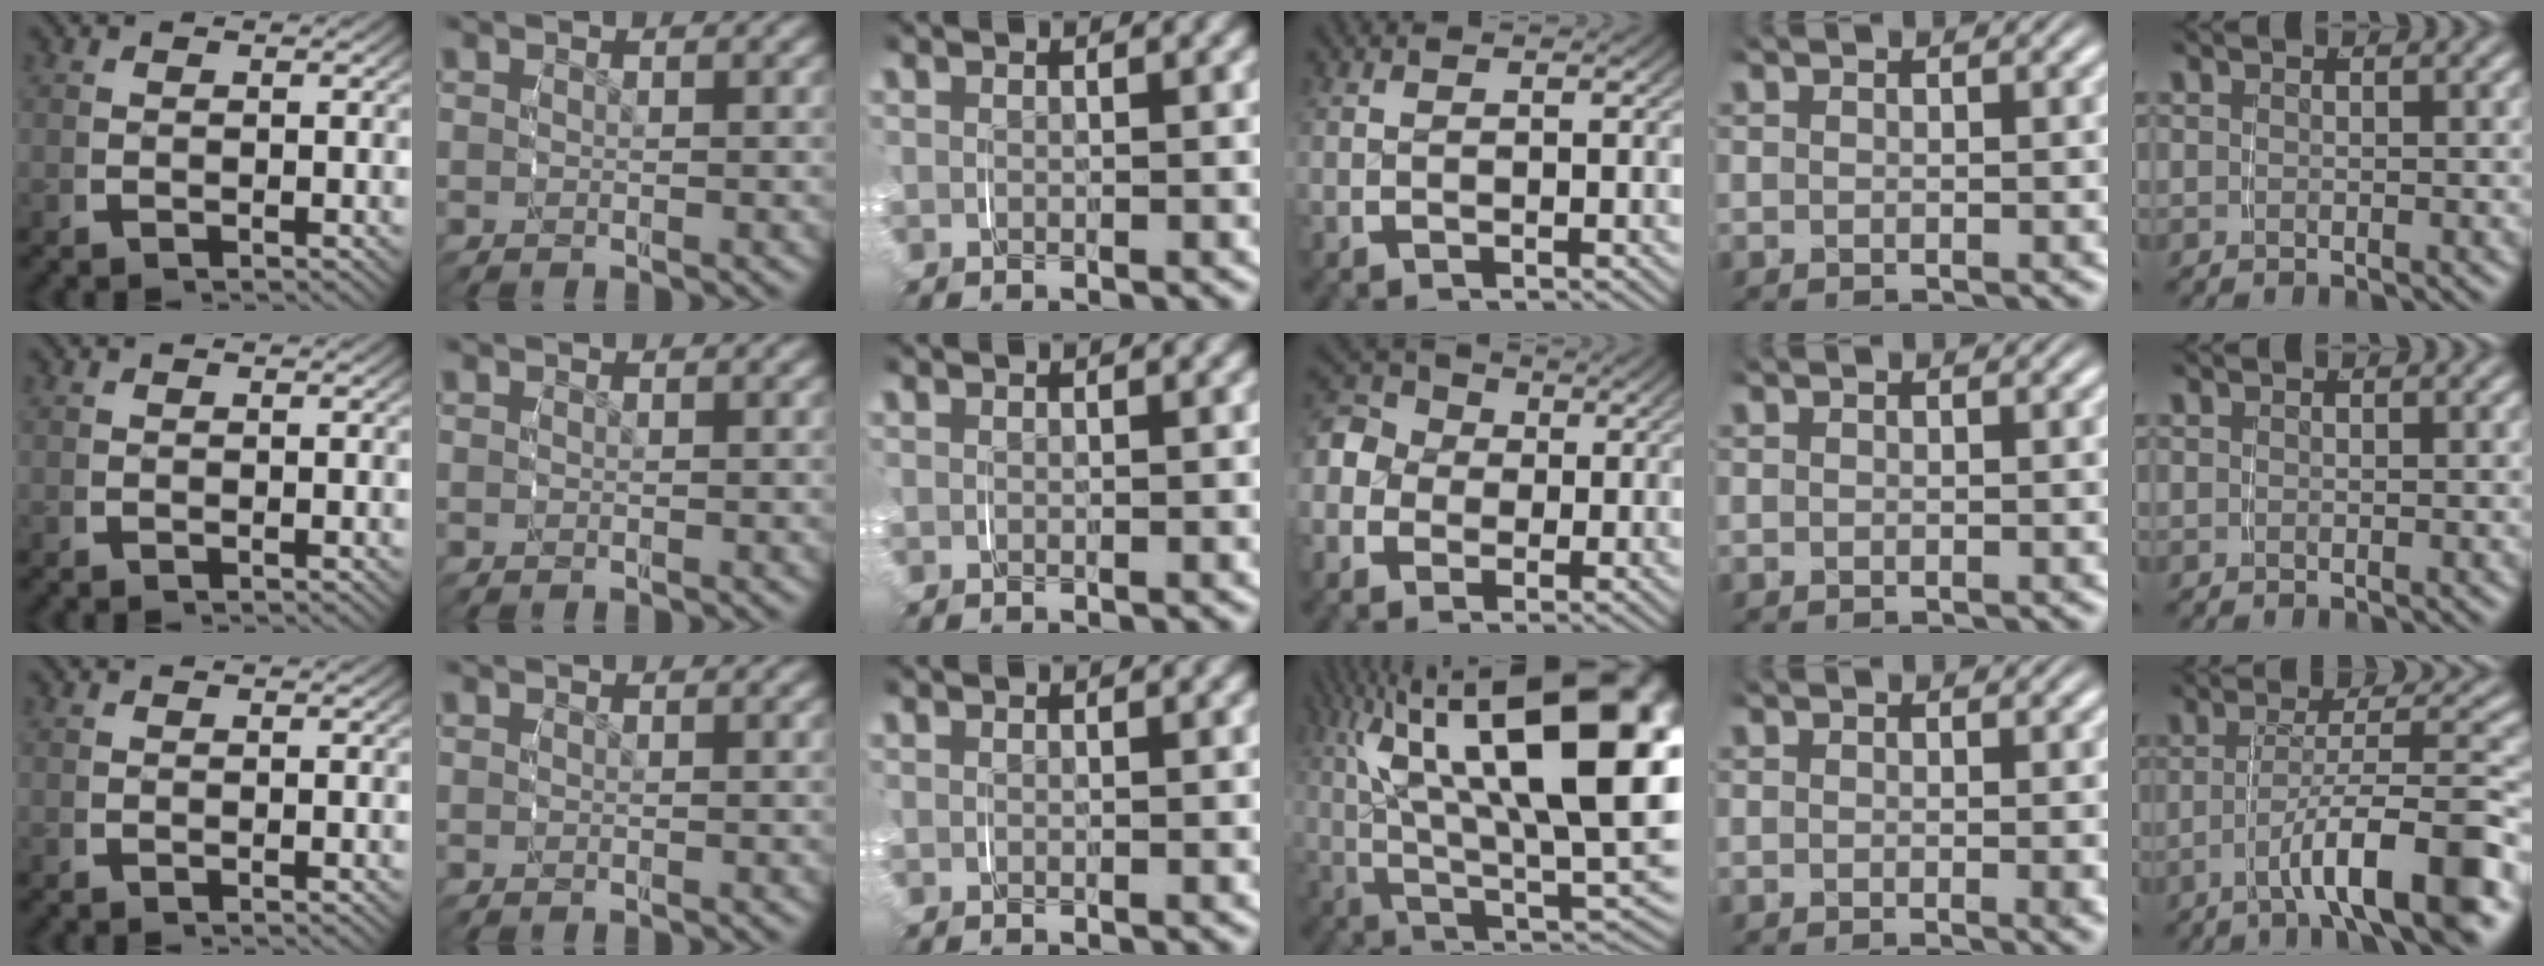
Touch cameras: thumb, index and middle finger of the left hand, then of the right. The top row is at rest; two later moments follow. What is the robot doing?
{"motion": "grasp_and_lifting", "object": "glasses case"}